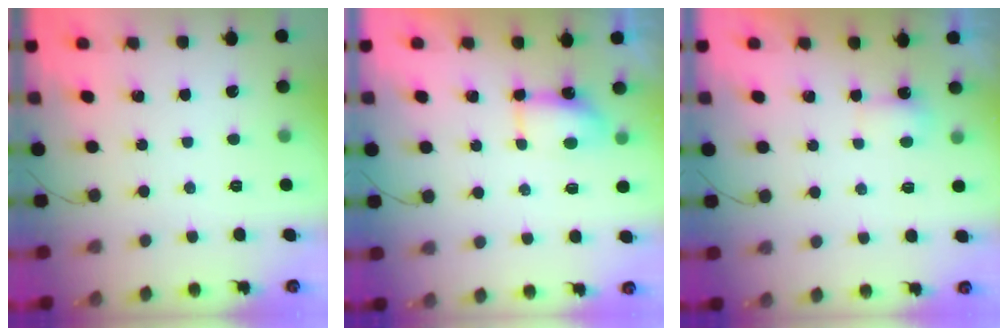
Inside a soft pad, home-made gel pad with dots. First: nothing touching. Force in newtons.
{"total": 5.3, "press": 5.2, "slide": 0.6}
{"total": 3.5, "press": 3.3, "slide": 1.2}